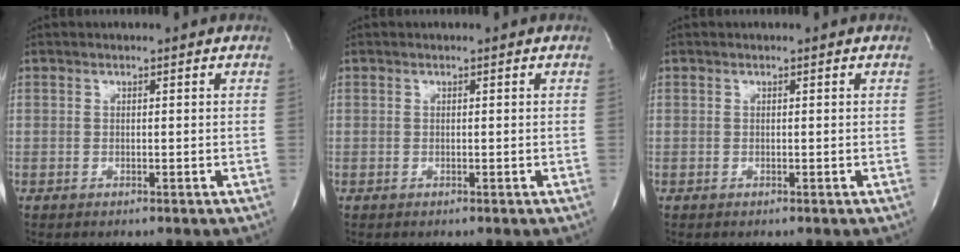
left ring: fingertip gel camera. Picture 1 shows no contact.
{"total": 0.0}
{"total": 0.0}